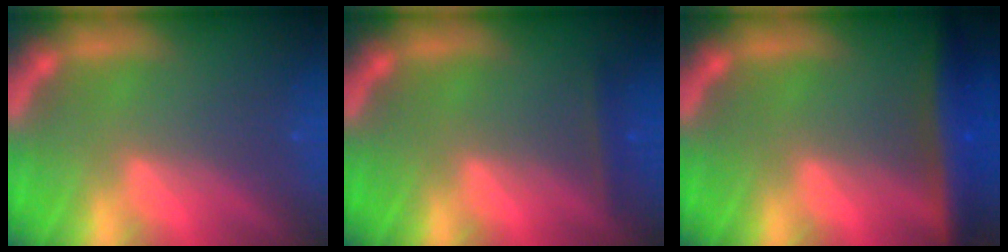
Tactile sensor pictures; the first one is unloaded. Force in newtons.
{"total": 1.4}
{"total": 6.0}